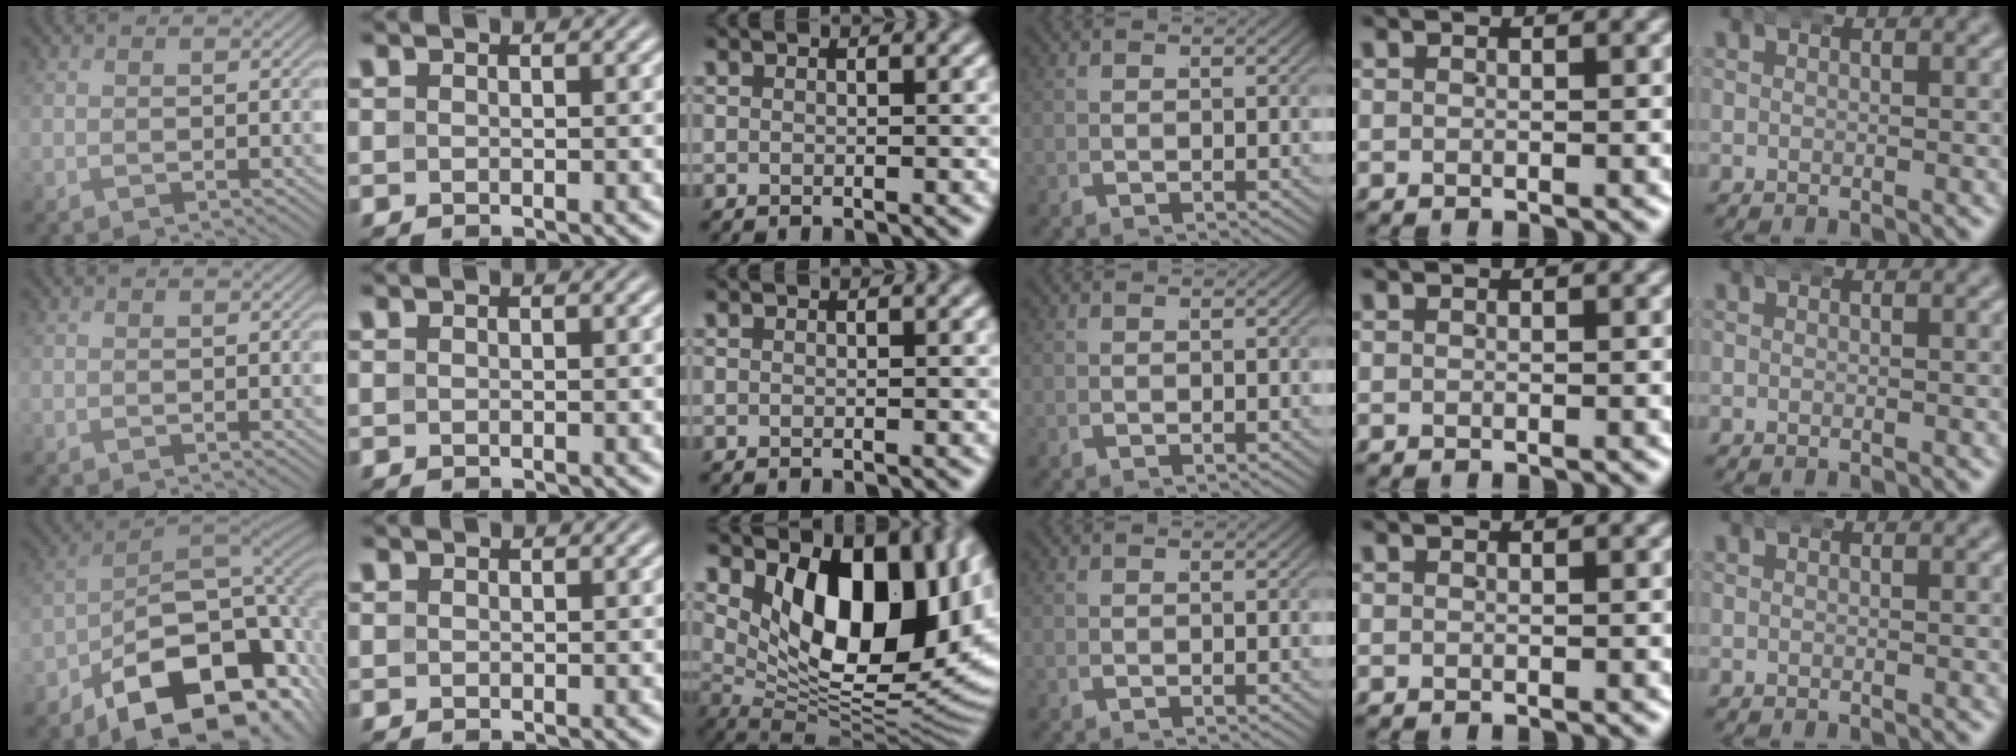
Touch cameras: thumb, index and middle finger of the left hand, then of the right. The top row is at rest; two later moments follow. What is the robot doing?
{"motion": "wrap", "object": "arm wrap"}